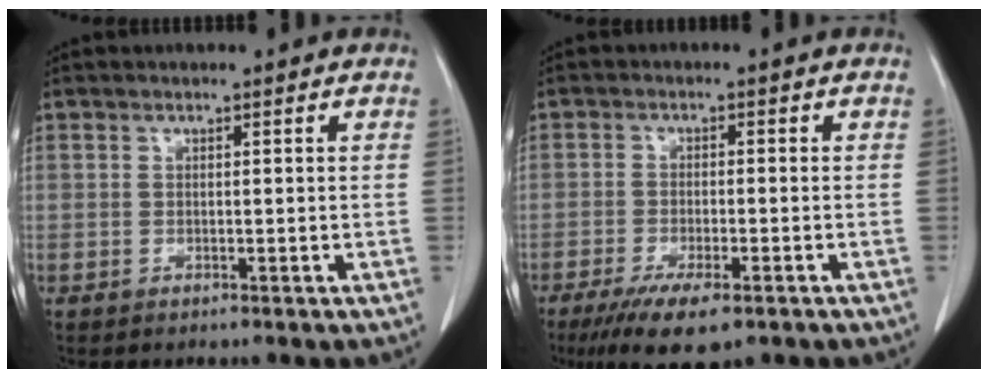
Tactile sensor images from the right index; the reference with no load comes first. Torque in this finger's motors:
{"motor_torque": [0.38, -0.43, 0.30, 0.06]}